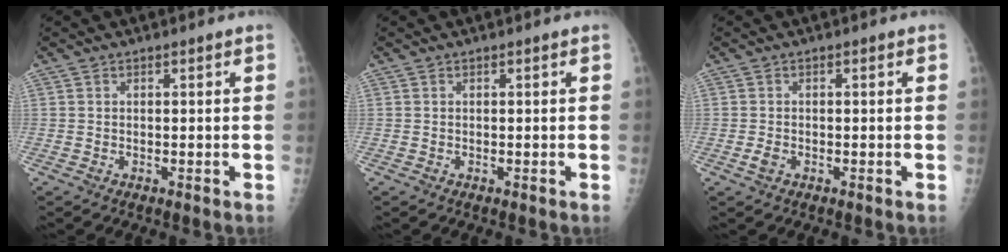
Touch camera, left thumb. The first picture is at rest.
{"total": 0.0}
{"total": 1.4, "force": [-0.7, 0.9, 0.8], "torque": [-0.014, -0.002, -0.012]}